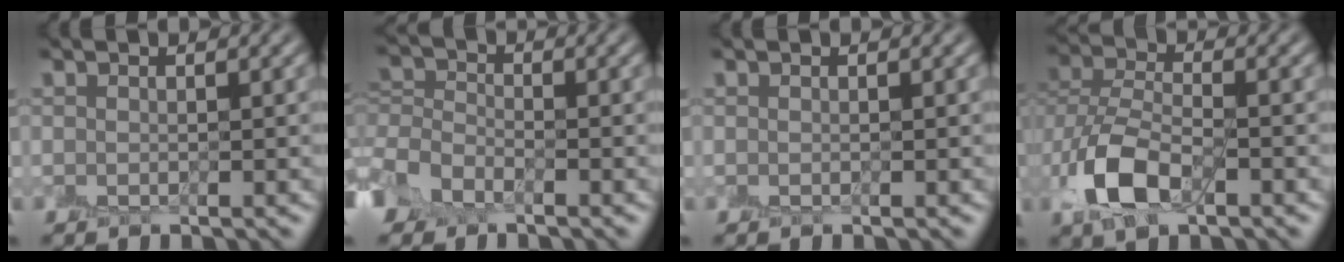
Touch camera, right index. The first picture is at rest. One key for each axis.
{"total": 4.2, "fx": -2.5, "fy": 2.8, "fz": 1.9, "tx": -0.036, "ty": -0.002, "tz": -0.061}
{"total": 0.0}
{"total": 6.5, "fx": -3.0, "fy": 3.9, "fz": 4.2, "tx": -0.094, "ty": -0.004, "tz": -0.061}